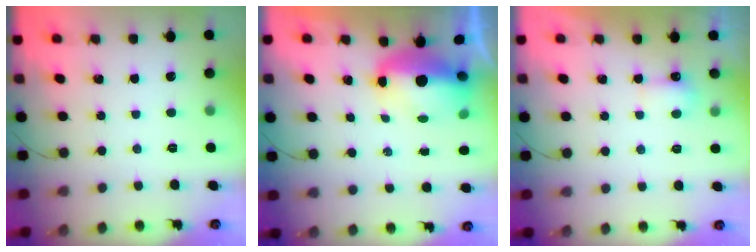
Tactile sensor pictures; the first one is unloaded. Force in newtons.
{"total": 7.0, "press": 6.9, "slide": 0.8}
{"total": 4.0, "press": 3.9, "slide": 0.8}